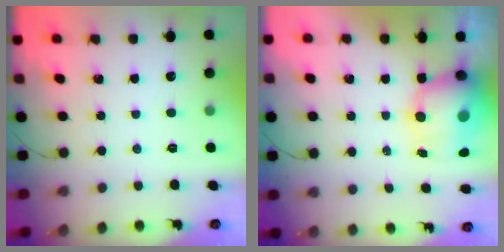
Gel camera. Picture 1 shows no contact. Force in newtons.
{"total": 11.7, "press": 11.3, "slide": 3.1}